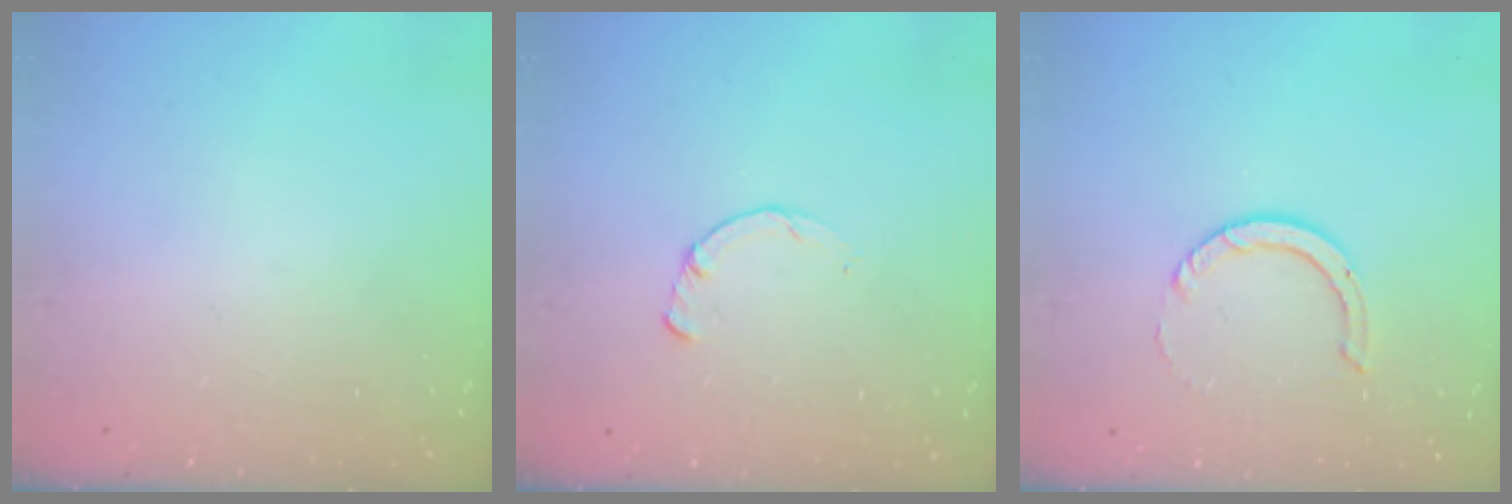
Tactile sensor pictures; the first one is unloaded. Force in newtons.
{"total": 2.2, "press": 2.2, "slide": 0.3}
{"total": 4.6, "press": 4.6, "slide": 0.3}